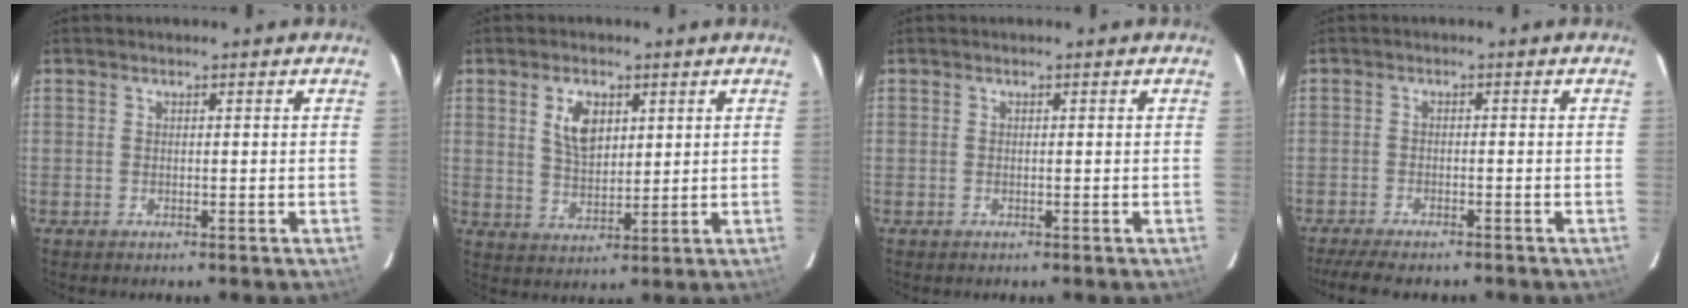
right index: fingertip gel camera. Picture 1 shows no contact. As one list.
[{"total": 6.7, "force": [2.6, 3.7, 4.9], "torque": [-0.088, 0.005, 0.054]}, {"total": 0.0}, {"total": 7.9, "force": [-6.7, 1.5, 3.9], "torque": [-0.095, -0.024, -0.112]}]